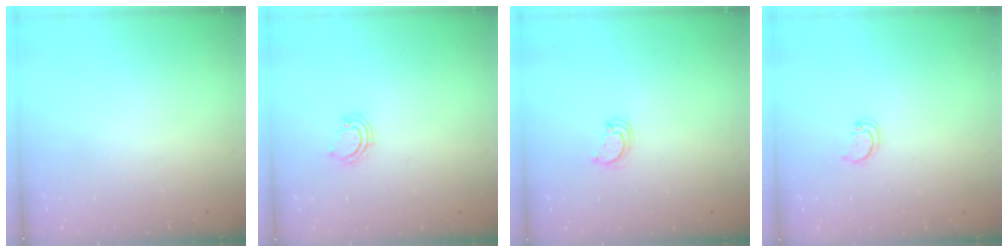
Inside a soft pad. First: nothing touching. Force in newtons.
{"total": 3.5, "press": 3.5, "slide": 0.3}
{"total": 2.6, "press": 2.6, "slide": 0.3}
{"total": 2.2, "press": 2.1, "slide": 0.4}